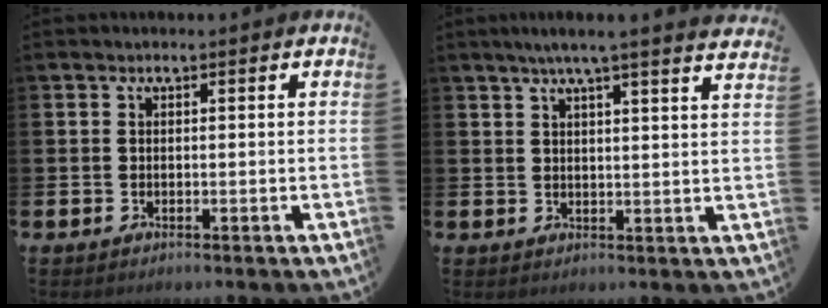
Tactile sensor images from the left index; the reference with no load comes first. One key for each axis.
{"total": 4.6, "fx": 4.1, "fy": -0.7, "fz": 1.9, "tx": -0.047, "ty": -0.014, "tz": 0.072}